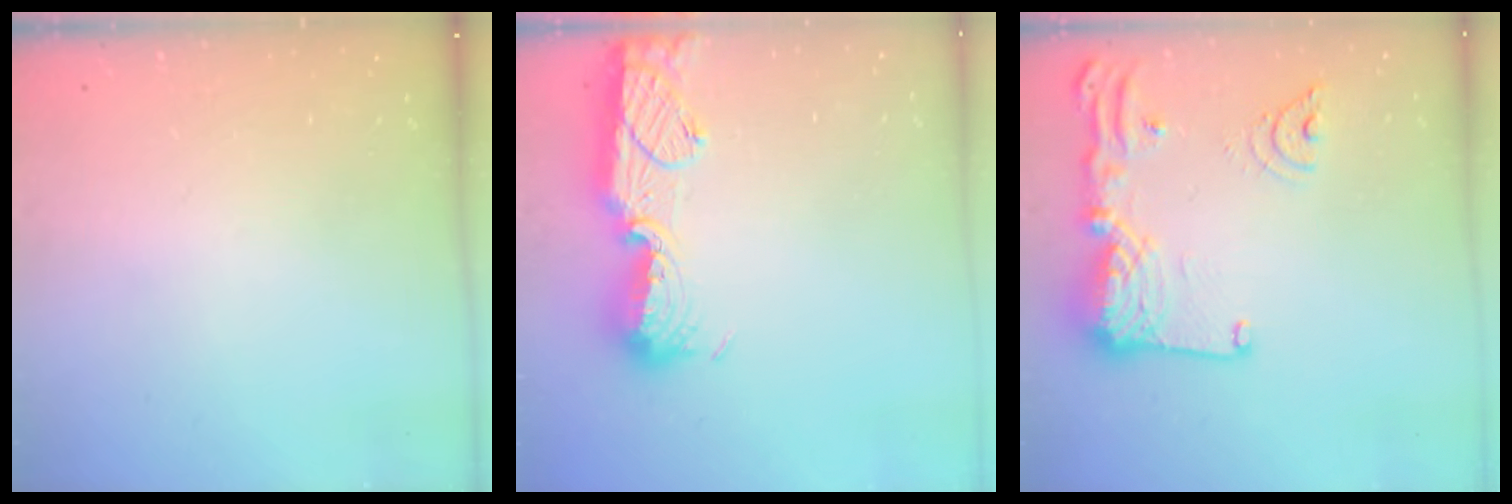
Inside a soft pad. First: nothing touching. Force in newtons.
{"total": 12.9, "press": 12.8, "slide": 1.2}
{"total": 18.5, "press": 18.4, "slide": 1.7}